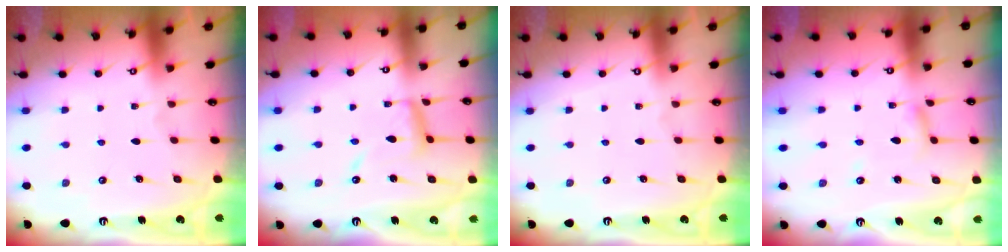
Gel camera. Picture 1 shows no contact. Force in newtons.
{"total": 10.5, "press": 10.5, "slide": 1.0}
{"total": 0.0}
{"total": 3.7, "press": 3.7, "slide": 0.3}